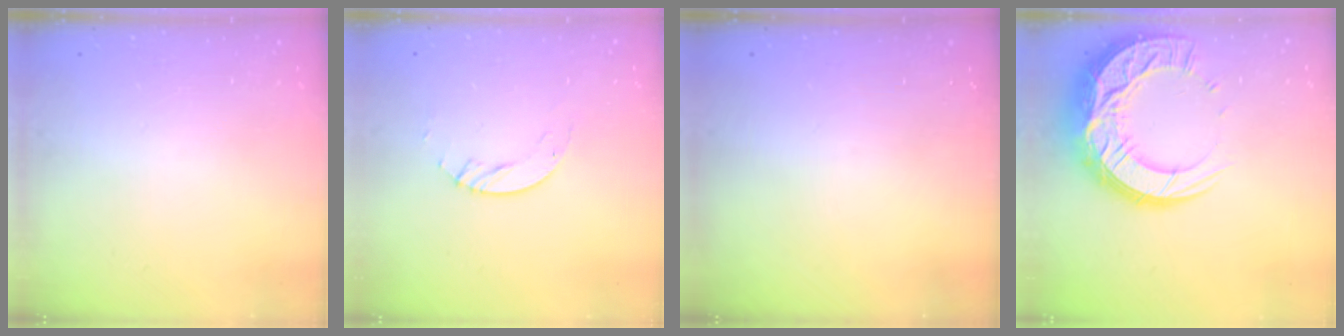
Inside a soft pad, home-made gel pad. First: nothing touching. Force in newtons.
{"total": 4.5, "press": 4.5, "slide": 0.4}
{"total": 0.0}
{"total": 22.3, "press": 22.2, "slide": 1.9}